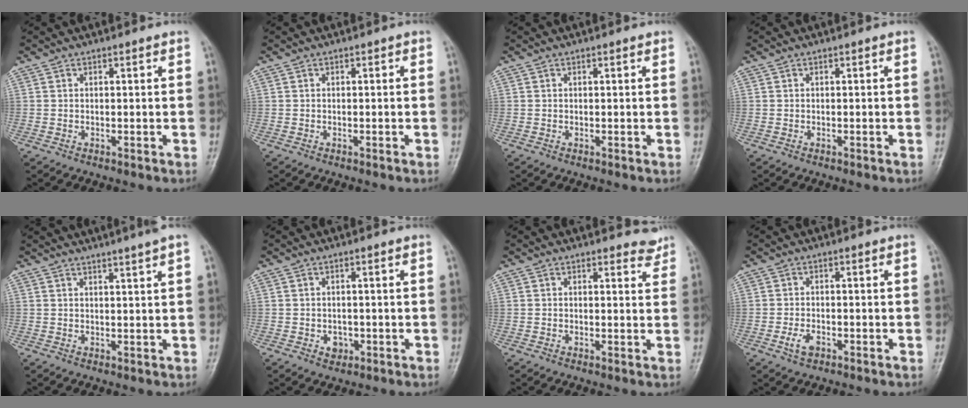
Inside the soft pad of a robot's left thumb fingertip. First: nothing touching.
{"total": 0.0}
{"total": 0.0}
{"total": 0.0}
{"total": 5.8, "force": [4.6, -0.4, 3.5], "torque": [-0.050, 0.003, 0.060]}
{"total": 2.0, "force": [-0.8, 1.7, 0.8], "torque": [0.002, 0.003, -0.005]}
{"total": 2.6, "force": [2.4, 1.0, 0.5], "torque": [0.014, -0.018, 0.019]}
{"total": 2.6, "force": [-1.4, 1.5, 1.6], "torque": [-0.034, 0.004, -0.023]}